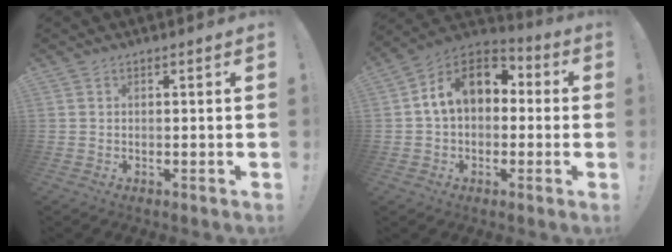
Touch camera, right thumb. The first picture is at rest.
{"total": 13.8, "force": [3.5, 9.3, 9.6], "torque": [-0.147, 0.008, 0.067]}